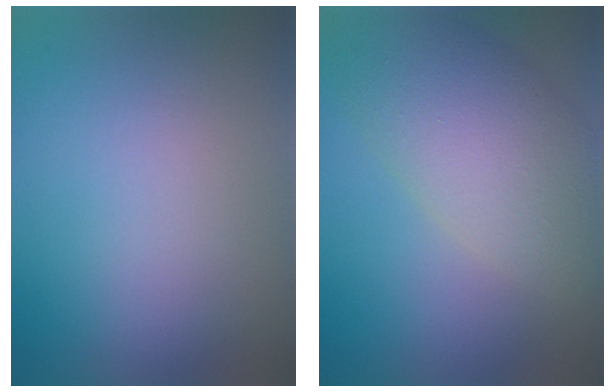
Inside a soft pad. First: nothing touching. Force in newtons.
{"total": 8.0, "press": 8.0, "slide": 0.7}